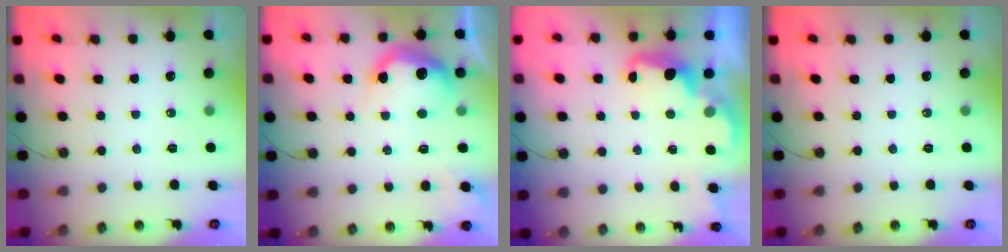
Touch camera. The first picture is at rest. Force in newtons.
{"total": 17.8, "press": 17.7, "slide": 1.6}
{"total": 2.8, "press": 2.7, "slide": 0.6}
{"total": 0.0}